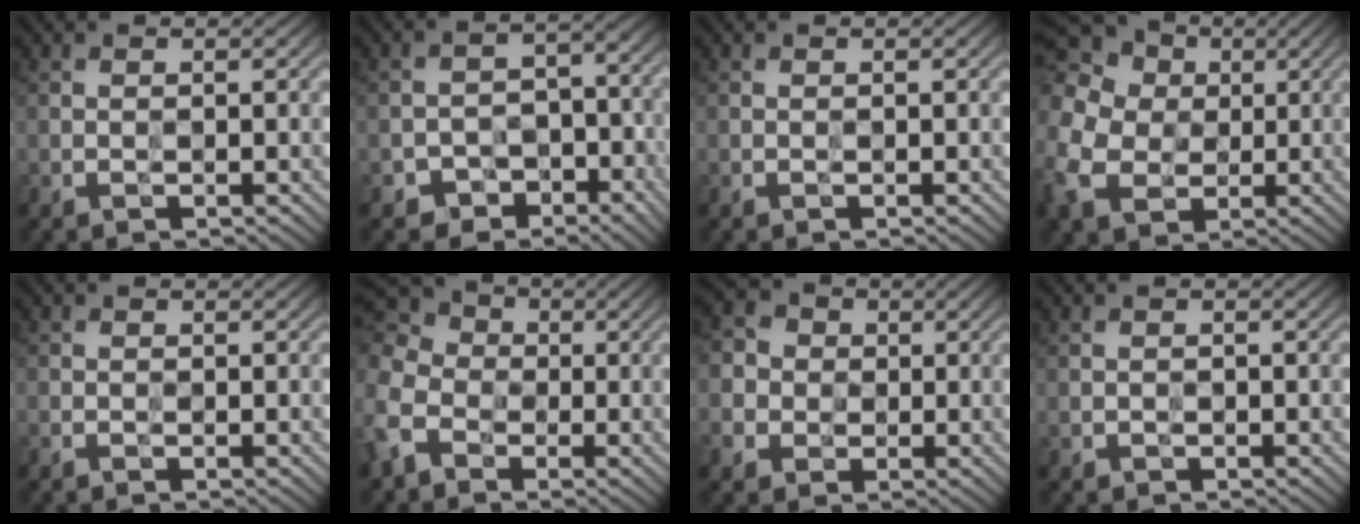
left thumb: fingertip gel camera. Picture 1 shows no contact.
{"total": 6.7, "force": [-4.2, 4.6, 2.6], "torque": [-0.037, -0.010, -0.071]}
{"total": 0.0}
{"total": 15.5, "force": [0.4, 13.2, 8.1], "torque": [-0.257, -0.014, -0.013]}
{"total": 0.6, "force": [-0.4, 0.4, 0.1], "torque": [-0.002, -0.007, -0.010]}
{"total": 11.9, "force": [-4.3, 9.3, 6.2], "torque": [-0.197, -0.046, -0.087]}
{"total": 5.8, "force": [-0.4, 5.5, 1.8], "torque": [-0.066, -0.002, -0.024]}
{"total": 0.8, "force": [-0.4, 0.6, 0.3], "torque": [-0.006, -0.006, -0.008]}